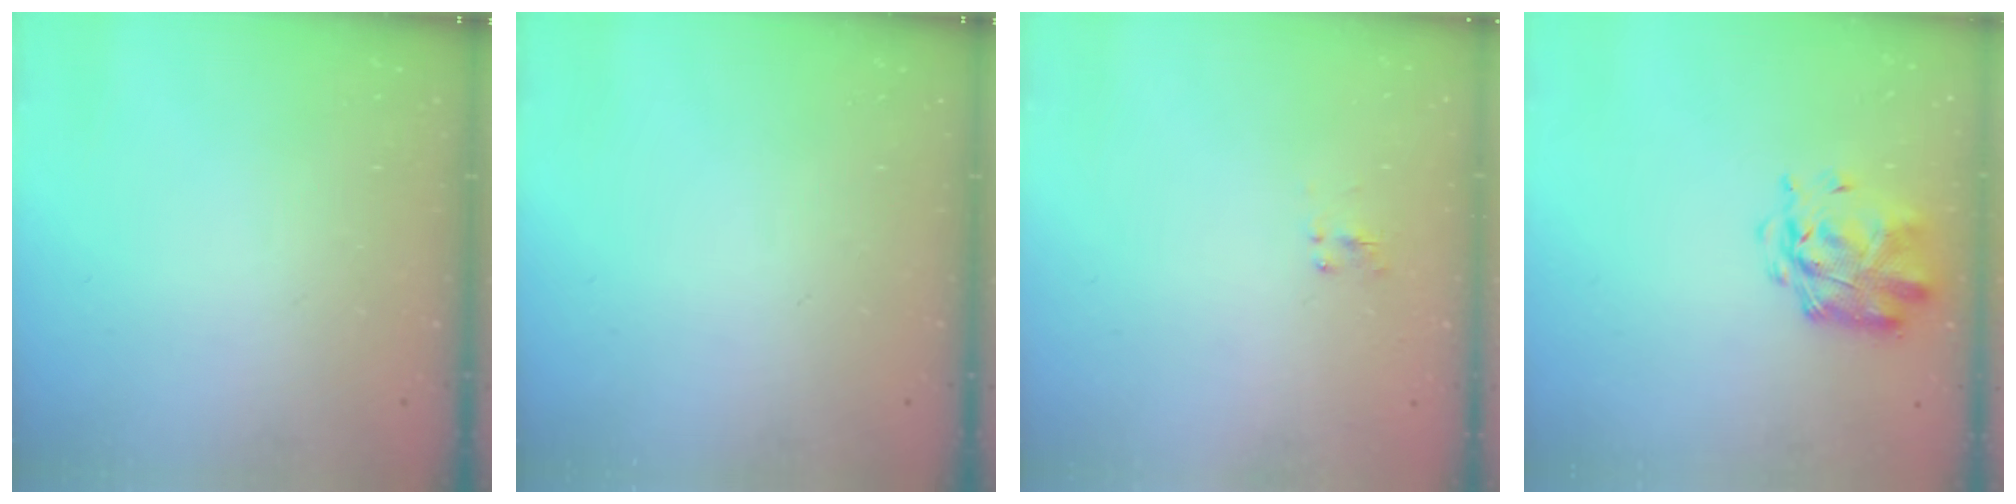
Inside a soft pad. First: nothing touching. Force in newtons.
{"total": 0.0}
{"total": 1.3, "press": 1.2, "slide": 0.6}
{"total": 2.9, "press": 2.8, "slide": 0.8}